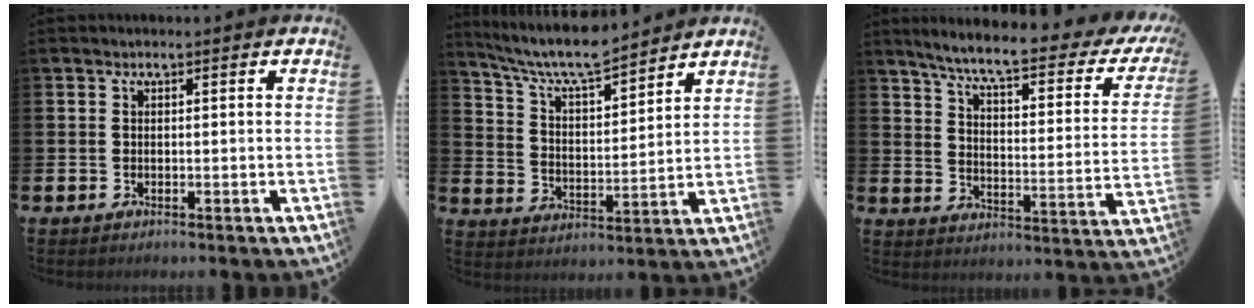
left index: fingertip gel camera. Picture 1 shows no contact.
{"total": 7.8, "force": [7.3, 1.1, 2.7], "torque": [-0.087, -0.044, 0.128]}
{"total": 6.9, "force": [5.6, 1.0, 4.0], "torque": [-0.094, -0.044, 0.084]}